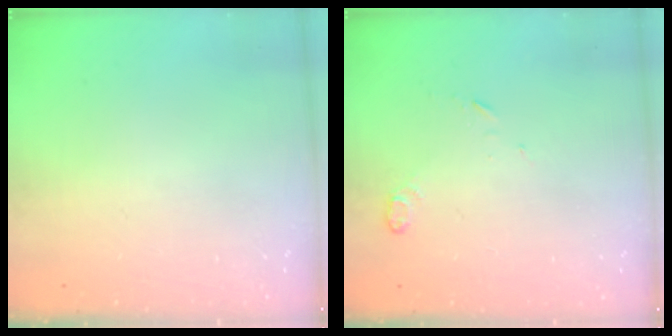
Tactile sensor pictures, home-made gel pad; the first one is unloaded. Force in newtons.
{"total": 3.4, "press": 3.3, "slide": 0.8}